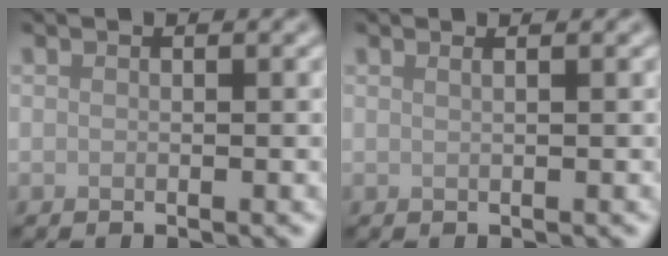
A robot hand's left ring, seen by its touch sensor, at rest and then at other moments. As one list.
[{"total": 1.6, "force": [0.9, 0.8, 1.0], "torque": [0.003, -0.003, -0.007]}]